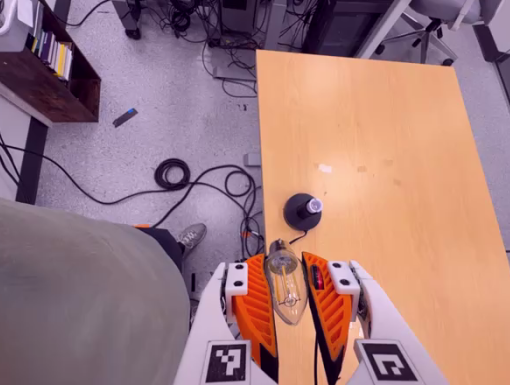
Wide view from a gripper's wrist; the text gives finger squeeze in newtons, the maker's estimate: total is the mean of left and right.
{"total": 20.7, "left": 22.9, "right": 18.6}